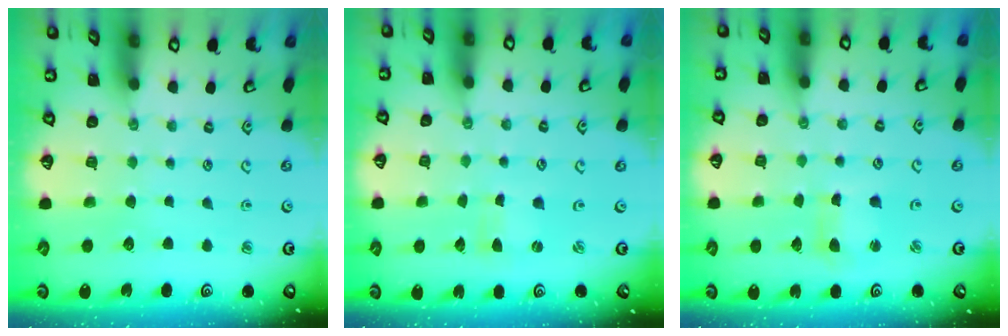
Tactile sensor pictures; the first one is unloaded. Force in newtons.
{"total": 0.0}
{"total": 3.8, "press": 3.7, "slide": 0.5}